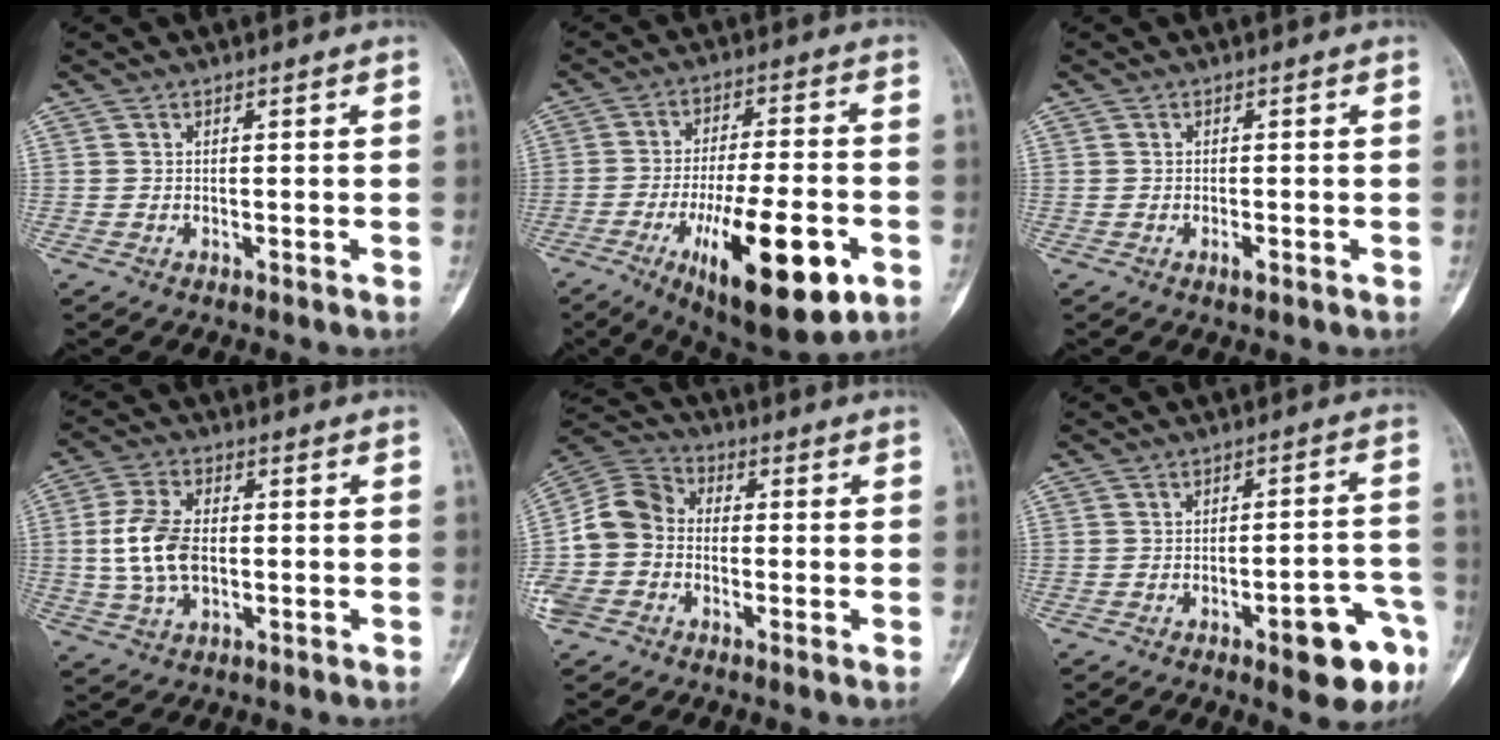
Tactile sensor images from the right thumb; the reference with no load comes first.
{"total": 20.0, "force": [-7.7, 6.3, 17.3], "torque": [-0.265, 0.015, -0.109]}
{"total": 1.2, "force": [-0.5, 0.5, 0.9], "torque": [-0.012, 0.001, -0.007]}
{"total": 9.9, "force": [-0.5, 5.9, 7.9], "torque": [-0.161, 0.009, -0.011]}
{"total": 12.0, "force": [-3.1, 9.9, 6.0], "torque": [-0.125, 0.040, -0.068]}
{"total": 11.3, "force": [-5.7, 3.6, 9.1], "torque": [-0.089, 0.040, -0.066]}